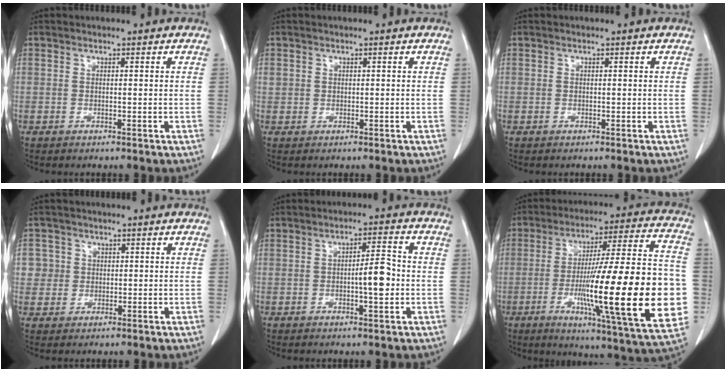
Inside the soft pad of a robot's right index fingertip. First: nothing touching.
{"total": 1.1, "force": [0.3, 1.0, 0.2], "torque": [0.004, 0.010, 0.005]}
{"total": 0.0}
{"total": 3.4, "force": [0.5, 3.3, -0.2], "torque": [0.023, 0.007, 0.009]}
{"total": 5.1, "force": [-0.8, 0.9, 4.9], "torque": [-0.079, 0.006, -0.011]}
{"total": 29.1, "force": [-5.2, 2.2, 28.5], "torque": [-0.386, -0.010, -0.084]}